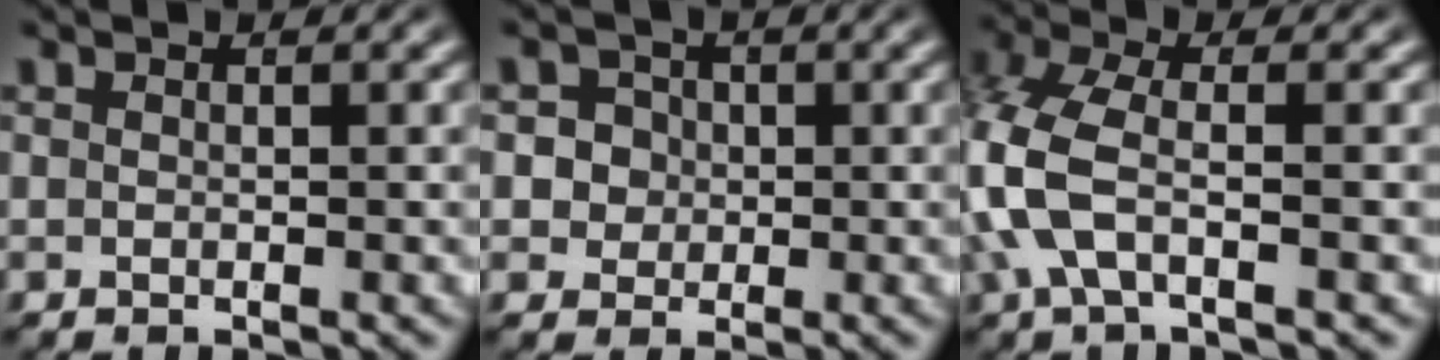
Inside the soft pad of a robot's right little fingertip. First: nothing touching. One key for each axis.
{"total": 6.2, "fx": -0.3, "fy": 5.9, "fz": 2.0, "tx": -0.062, "ty": -0.024, "tz": -0.002}
{"total": 6.2, "fx": -1.0, "fy": 4.1, "fz": 4.6, "tx": -0.142, "ty": -0.027, "tz": -0.008}